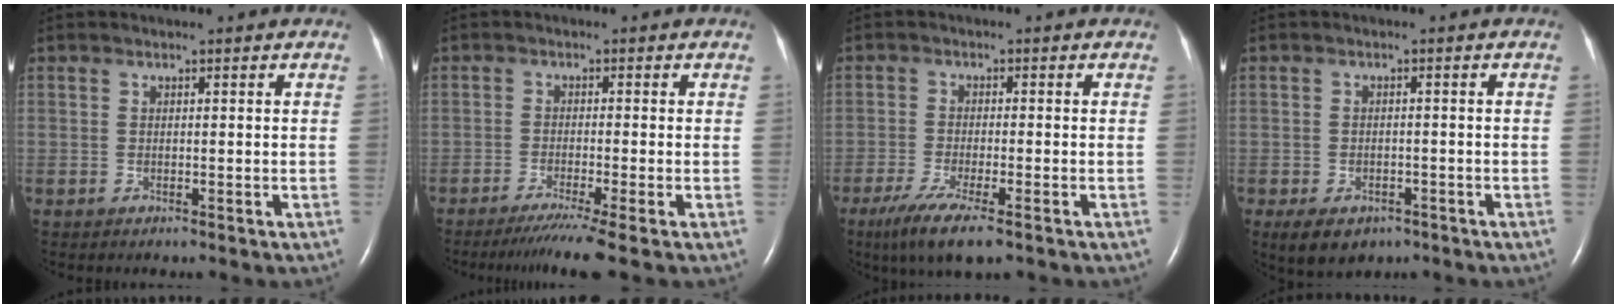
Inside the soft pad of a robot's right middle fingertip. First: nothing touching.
{"total": 6.6, "force": [-5.0, -1.5, 4.1], "torque": [-0.058, -0.023, -0.082]}
{"total": 7.2, "force": [-4.5, 0.9, 5.5], "torque": [-0.104, -0.021, -0.073]}
{"total": 5.7, "force": [-3.7, 3.5, 2.7], "torque": [-0.045, -0.002, -0.048]}